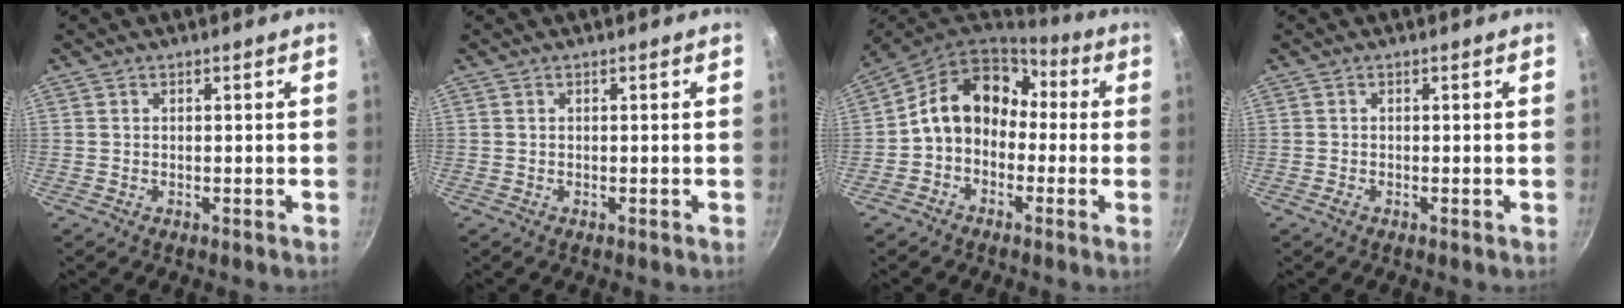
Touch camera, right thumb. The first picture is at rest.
{"total": 0.0}
{"total": 13.1, "force": [0.3, 10.4, 8.0], "torque": [-0.098, 0.049, -0.016]}
{"total": 0.5, "force": [-0.3, 0.2, 0.3], "torque": [-0.008, 0.002, -0.008]}